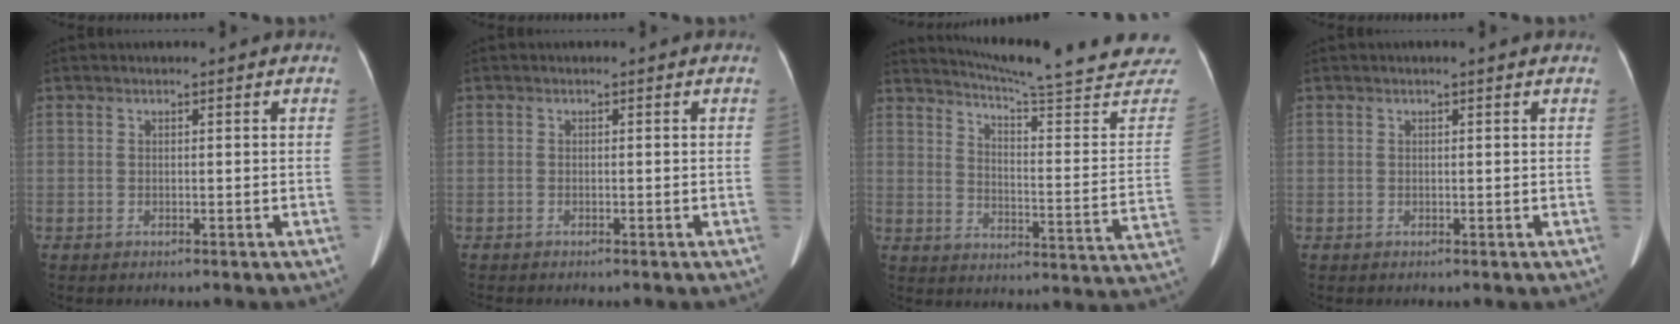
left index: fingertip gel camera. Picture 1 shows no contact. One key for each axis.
{"total": 0.0}
{"total": 26.3, "fx": 24.5, "fy": 0.5, "fz": 9.5, "tx": -0.139, "ty": -0.118, "tz": 0.297}
{"total": 0.8, "fx": 0.5, "fy": -0.1, "fz": 0.5, "tx": -0.014, "ty": 0.008, "tz": 0.010}